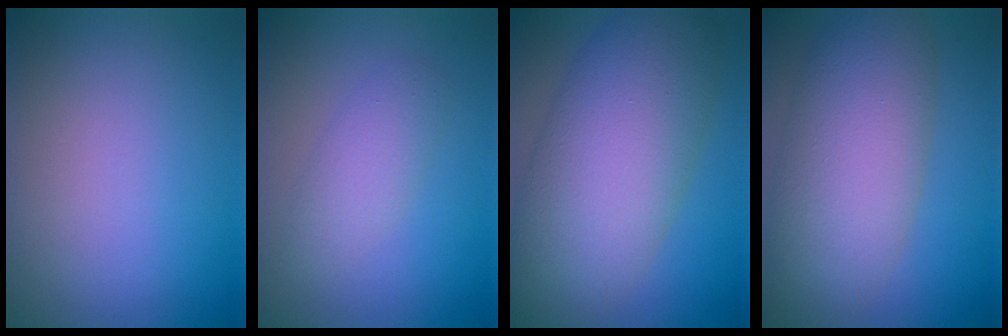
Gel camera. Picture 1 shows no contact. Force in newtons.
{"total": 2.5, "press": 2.5, "slide": 0.1}
{"total": 11.1, "press": 11.1, "slide": 0.2}
{"total": 8.5, "press": 8.5, "slide": 0.3}